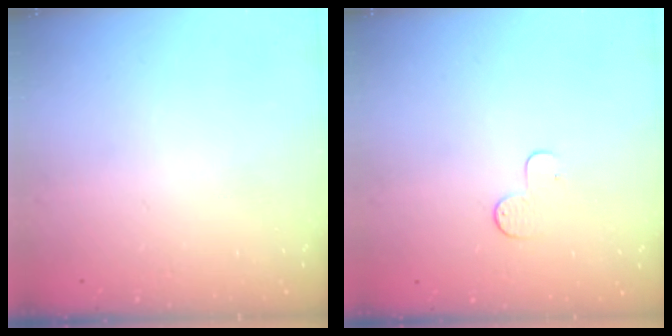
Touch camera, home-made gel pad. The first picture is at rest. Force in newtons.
{"total": 5.6, "press": 5.6, "slide": 0.5}